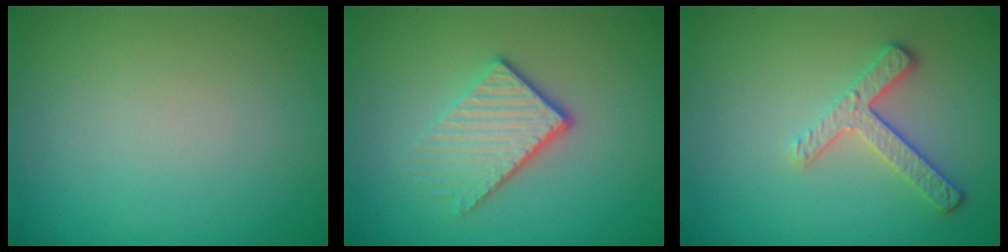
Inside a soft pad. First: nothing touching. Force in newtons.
{"total": 3.9, "press": 2.8, "slide": 2.8}
{"total": 2.7, "press": 2.3, "slide": 1.5}